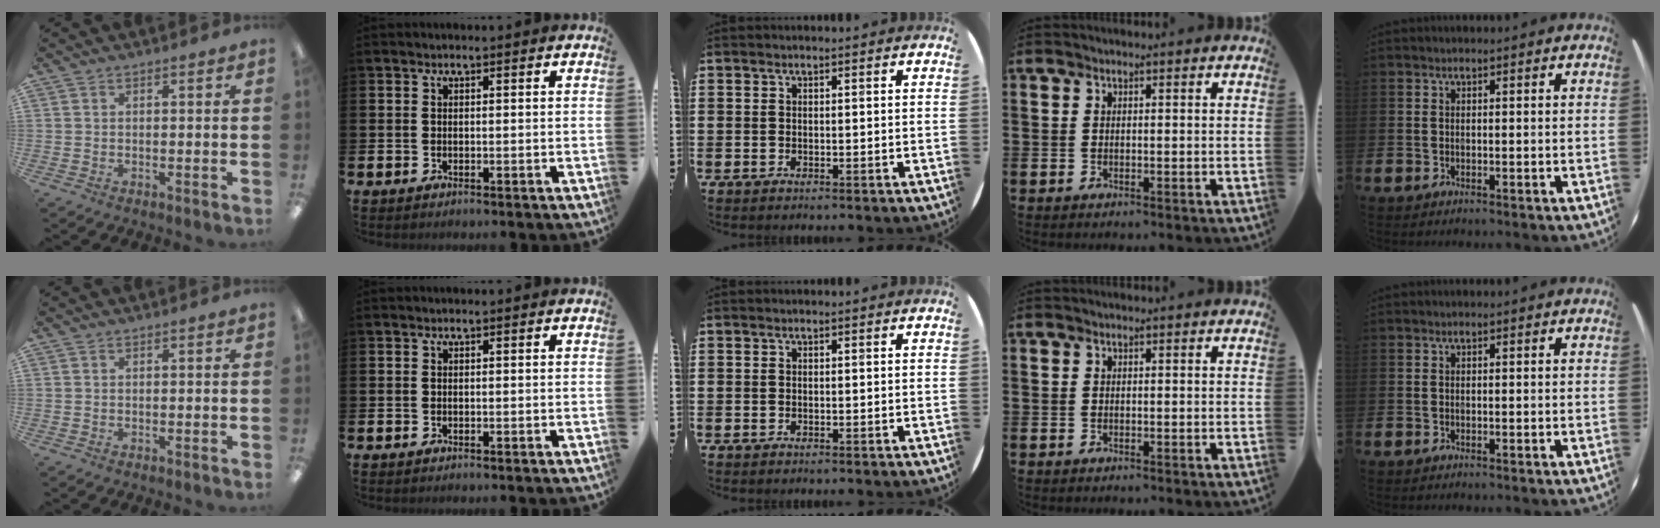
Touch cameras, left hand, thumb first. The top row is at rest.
{}